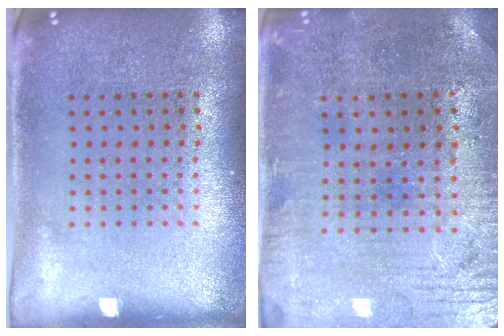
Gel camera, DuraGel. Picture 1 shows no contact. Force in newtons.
{"total": 0.9, "press": 0.7, "slide": 0.6}